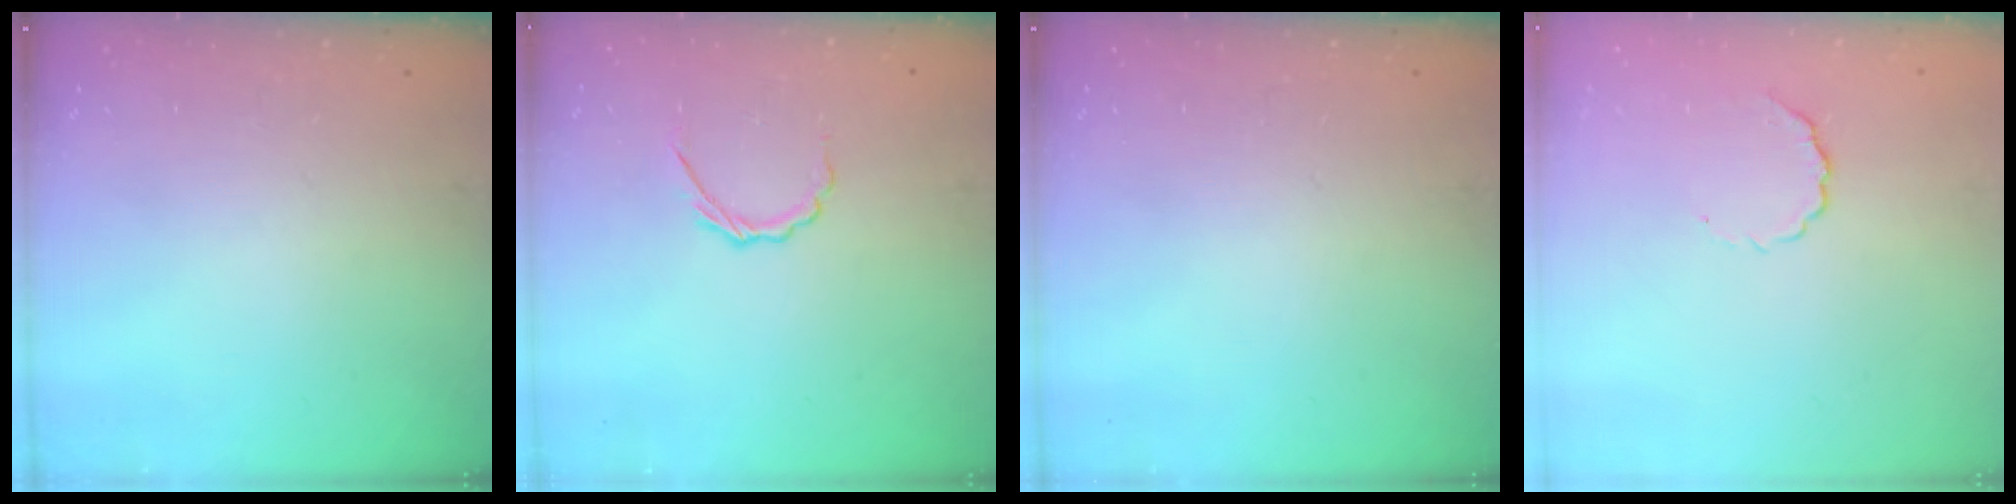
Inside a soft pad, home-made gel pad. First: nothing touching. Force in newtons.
{"total": 3.3, "press": 3.0, "slide": 1.2}
{"total": 0.0}
{"total": 4.4, "press": 4.2, "slide": 1.1}